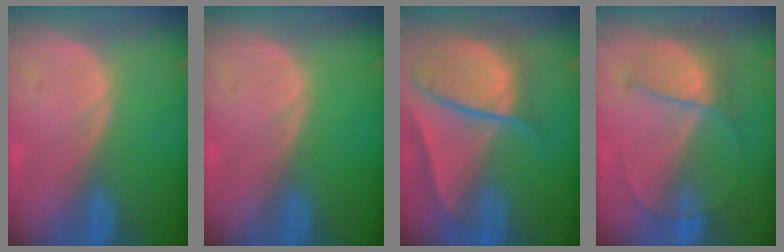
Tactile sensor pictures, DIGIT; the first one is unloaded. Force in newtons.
{"total": 0.0}
{"total": 10.3, "press": 8.7, "slide": 5.5}
{"total": 6.3, "press": 5.6, "slide": 2.8}